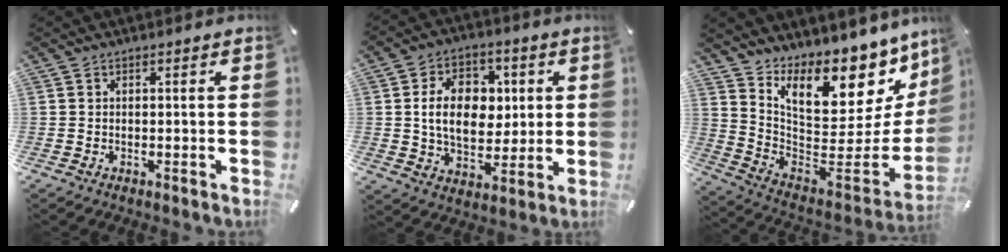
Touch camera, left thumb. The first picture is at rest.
{"total": 13.5, "force": [1.8, 9.7, 9.2], "torque": [-0.156, 0.012, 0.032]}
{"total": 15.3, "force": [11.2, 7.5, 7.2], "torque": [-0.097, -0.113, 0.189]}